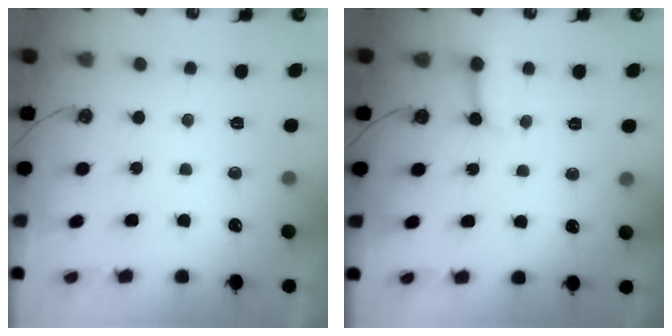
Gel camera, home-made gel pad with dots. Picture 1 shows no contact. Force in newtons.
{"total": 3.6, "press": 3.6, "slide": 0.4}